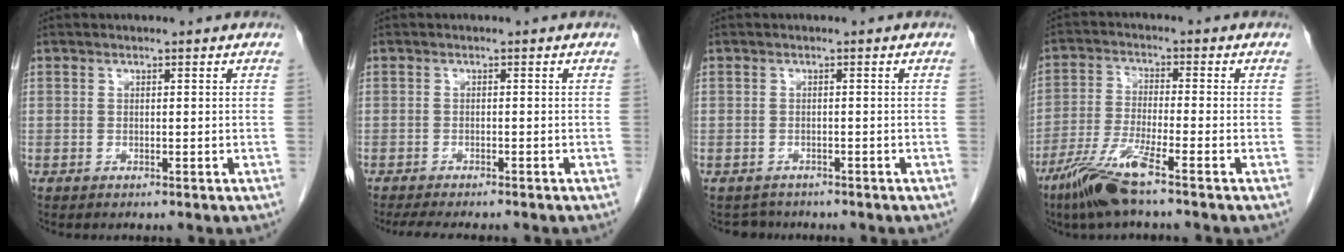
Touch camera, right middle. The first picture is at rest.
{"total": 7.2, "force": [-6.2, 1.5, 3.3], "torque": [-0.044, -0.009, -0.089]}
{"total": 2.1, "force": [-1.8, 0.9, -0.4], "torque": [0.003, -0.002, -0.028]}
{"total": 8.2, "force": [-5.5, -0.1, 6.2], "torque": [-0.130, -0.022, -0.112]}